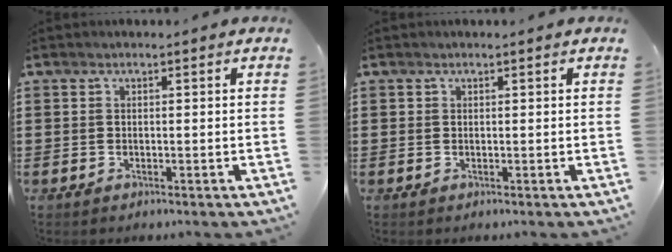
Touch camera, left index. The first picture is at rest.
{"total": 0.0}